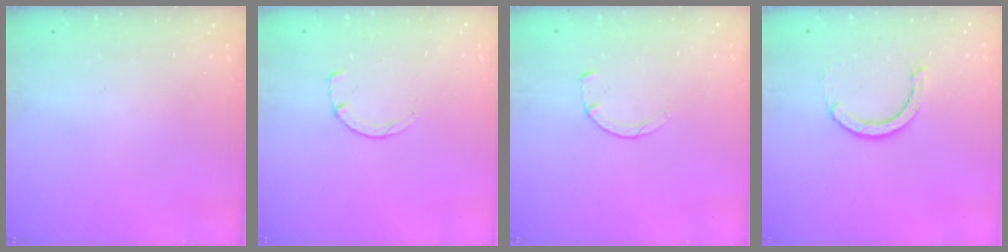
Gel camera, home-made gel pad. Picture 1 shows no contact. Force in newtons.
{"total": 2.5, "press": 2.5, "slide": 0.3}
{"total": 2.5, "press": 2.5, "slide": 0.3}
{"total": 3.8, "press": 3.8, "slide": 0.4}